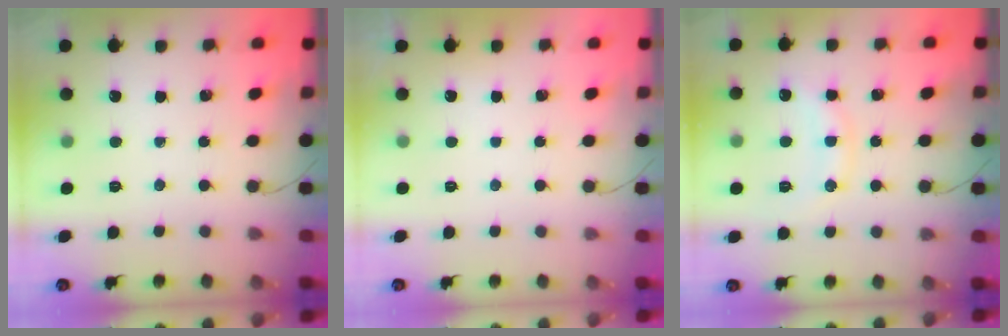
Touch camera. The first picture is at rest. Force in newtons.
{"total": 3.0, "press": 3.0, "slide": 0.1}
{"total": 10.7, "press": 10.7, "slide": 0.8}